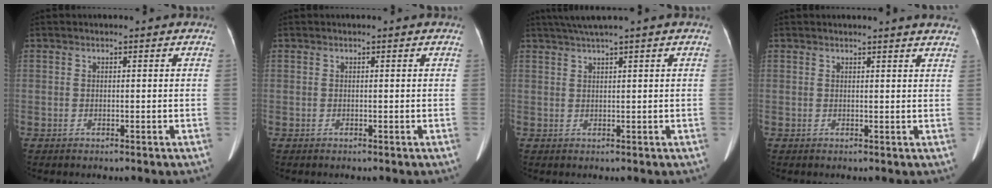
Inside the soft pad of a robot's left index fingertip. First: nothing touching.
{"total": 0.0}
{"total": 3.4, "force": [2.5, -0.9, 2.1], "torque": [-0.044, 0.013, 0.051]}
{"total": 7.0, "force": [6.6, 0.0, 2.2], "torque": [-0.024, -0.003, 0.049]}